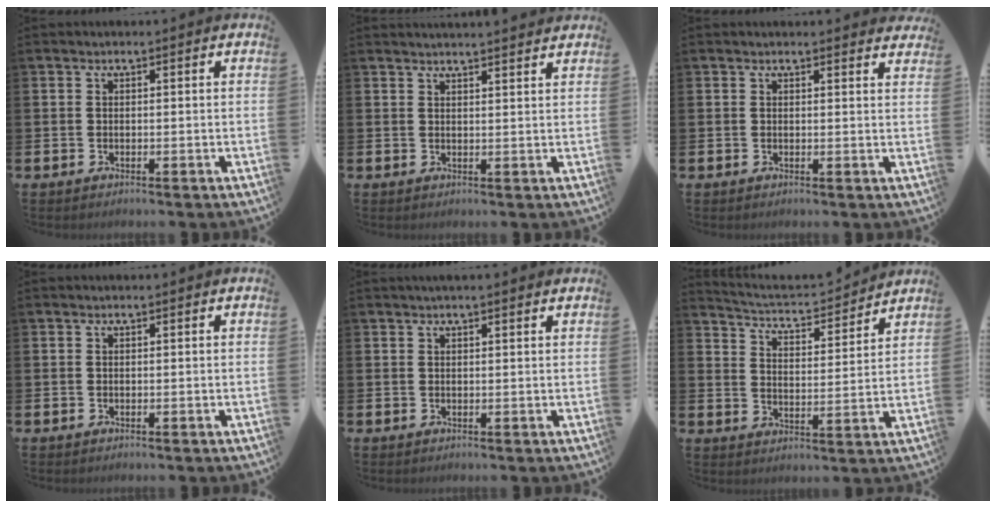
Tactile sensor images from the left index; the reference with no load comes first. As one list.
[{"total": 2.3, "force": [2.3, -0.2, 0.0], "torque": [0.004, -0.016, 0.041]}, {"total": 1.2, "force": [1.2, 0.2, 0.0], "torque": [0.009, -0.006, 0.021]}, {"total": 0.0}, {"total": 1.3, "force": [1.1, 0.0, 0.6], "torque": [-0.002, -0.003, 0.017]}, {"total": 4.9, "force": [4.7, 0.7, 0.7], "torque": [-0.044, -0.038, 0.077]}]